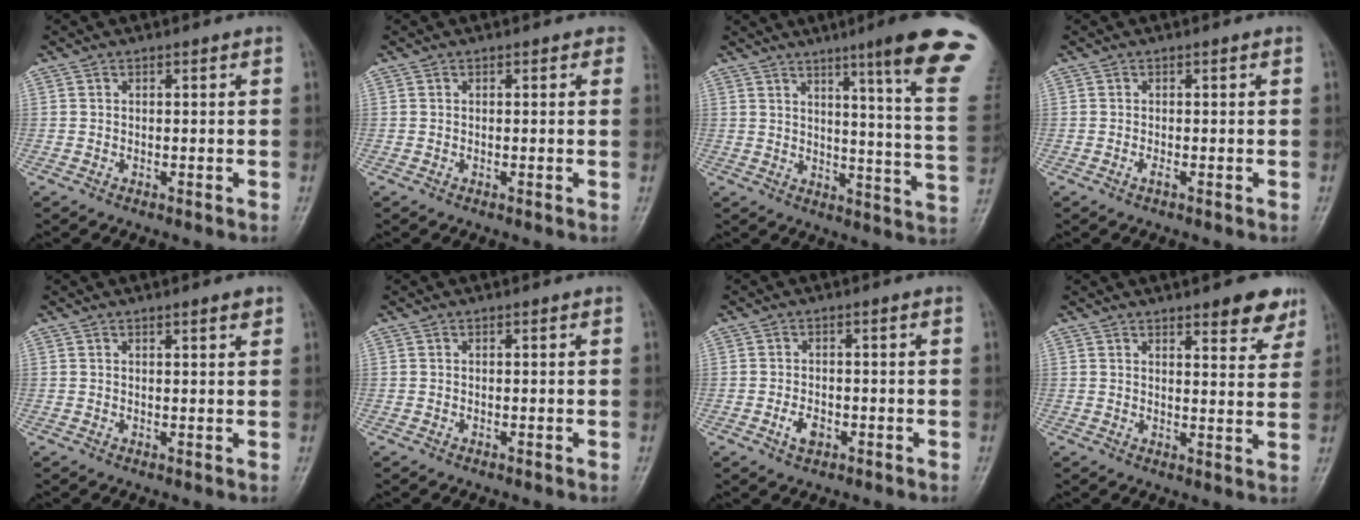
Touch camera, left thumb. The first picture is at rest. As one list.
[{"total": 0.8, "force": [0.5, 0.6, 0.4], "torque": [0.012, -0.001, -0.005]}, {"total": 19.6, "force": [12.1, 0.2, 15.4], "torque": [-0.181, -0.073, 0.146]}, {"total": 0.9, "force": [-0.3, 0.1, 0.9], "torque": [-0.015, 0.004, -0.004]}, {"total": 2.0, "force": [1.4, 0.4, 1.4], "torque": [-0.018, -0.007, 0.018]}, {"total": 0.0}, {"total": 2.9, "force": [-1.2, 1.8, 2.0], "torque": [-0.036, 0.006, -0.019]}, {"total": 7.6, "force": [5.2, 2.5, 5.0], "torque": [-0.038, -0.028, 0.063]}]